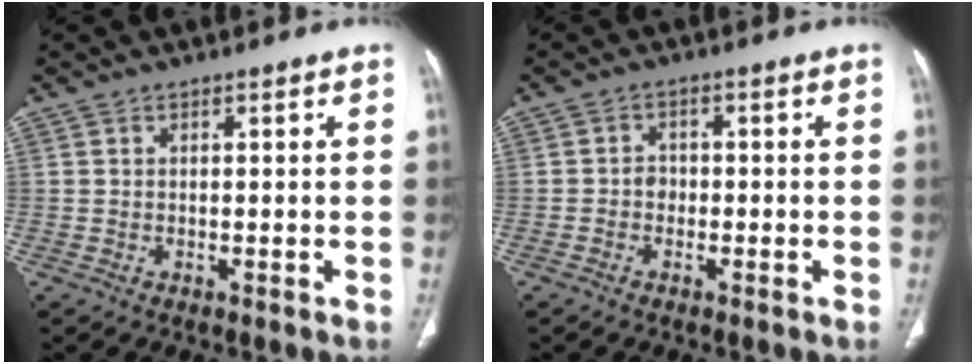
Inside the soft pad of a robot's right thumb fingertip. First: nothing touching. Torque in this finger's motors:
{"motor_torque": [-0.03, 0.33, 0.18, 0.57, -0.01]}